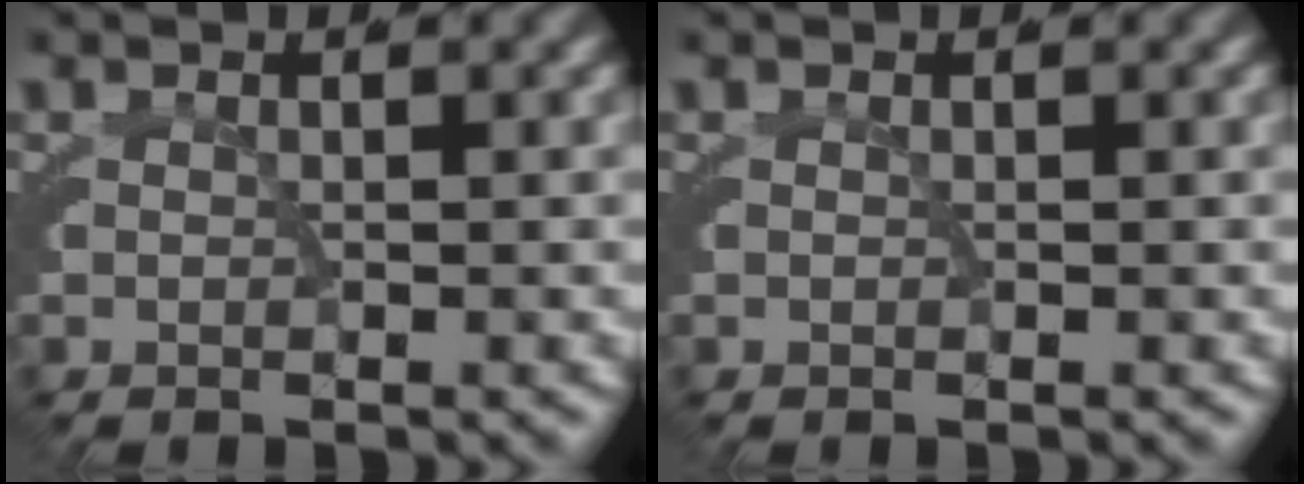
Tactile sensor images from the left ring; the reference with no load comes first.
{"total": 0.0}